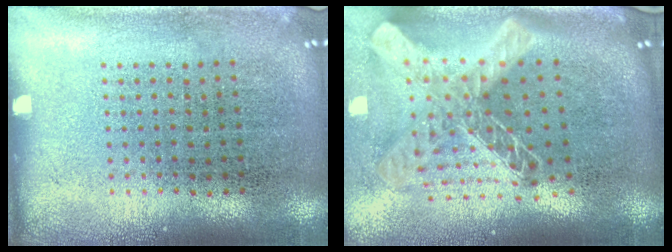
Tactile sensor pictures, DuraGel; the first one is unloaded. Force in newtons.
{"total": 2.9, "press": 2.0, "slide": 2.0}